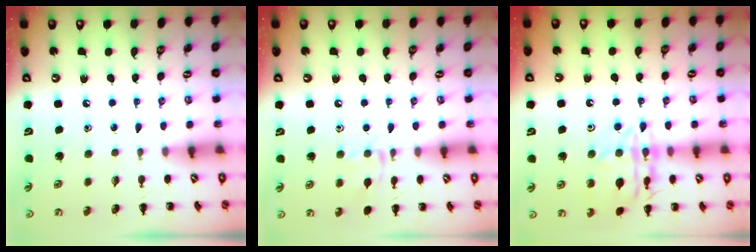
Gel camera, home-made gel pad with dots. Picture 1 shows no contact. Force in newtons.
{"total": 8.0, "press": 7.9, "slide": 1.4}
{"total": 14.3, "press": 14.3, "slide": 1.1}